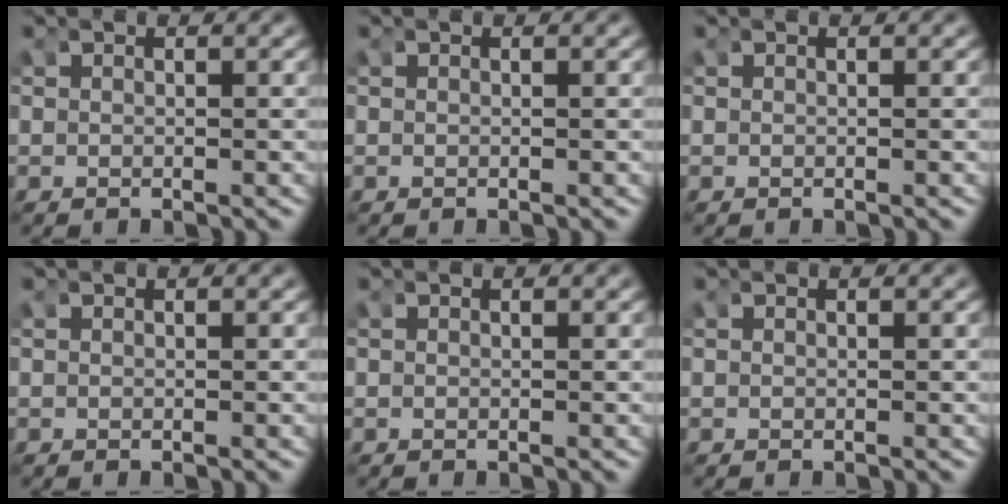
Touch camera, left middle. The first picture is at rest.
{"total": 0.0}
{"total": 0.0}
{"total": 0.0}
{"total": 0.0}
{"total": 0.0}